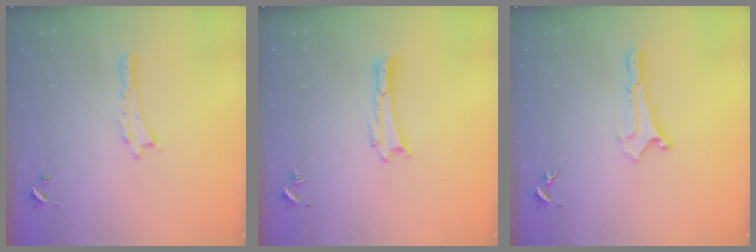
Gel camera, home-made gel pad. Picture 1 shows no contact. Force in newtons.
{"total": 0.0}
{"total": 0.0}